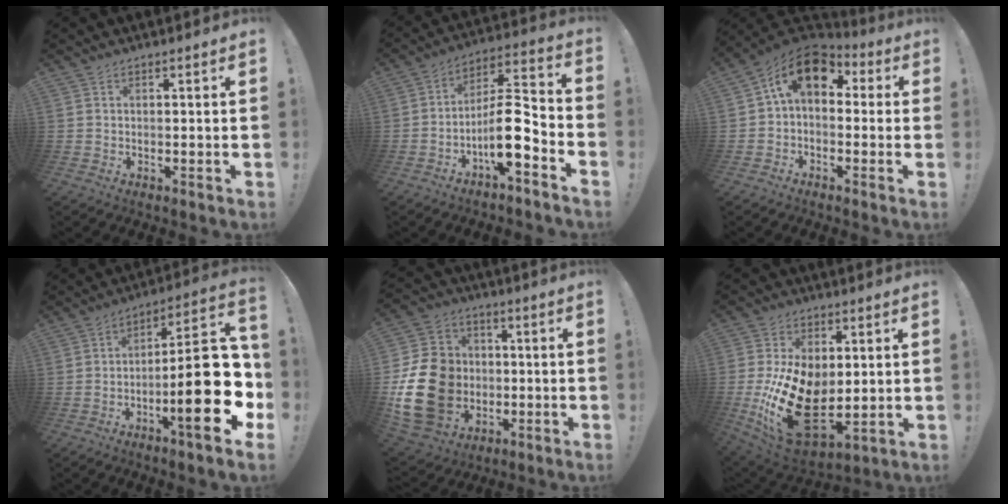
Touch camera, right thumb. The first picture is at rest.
{"total": 13.2, "force": [-5.4, 3.9, 11.4], "torque": [-0.188, 0.020, -0.087]}
{"total": 11.9, "force": [3.6, 7.6, 8.5], "torque": [-0.142, -0.001, 0.068]}
{"total": 25.2, "force": [-5.4, 7.2, 23.5], "torque": [-0.338, 0.031, -0.077]}
{"total": 20.9, "force": [-3.4, 17.0, 11.7], "torque": [-0.219, 0.028, -0.035]}
{"total": 24.0, "force": [-2.7, 15.5, 18.1], "torque": [-0.340, 0.002, -0.026]}